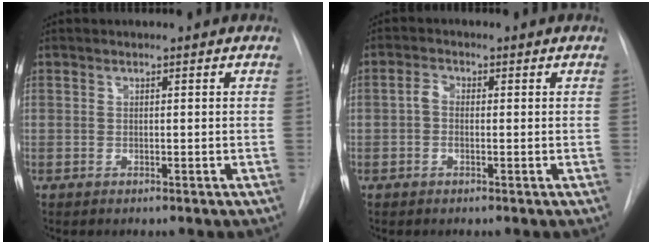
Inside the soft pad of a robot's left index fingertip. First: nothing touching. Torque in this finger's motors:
{"motor_torque": [0.36, 0.10, 0.08, 0.01]}